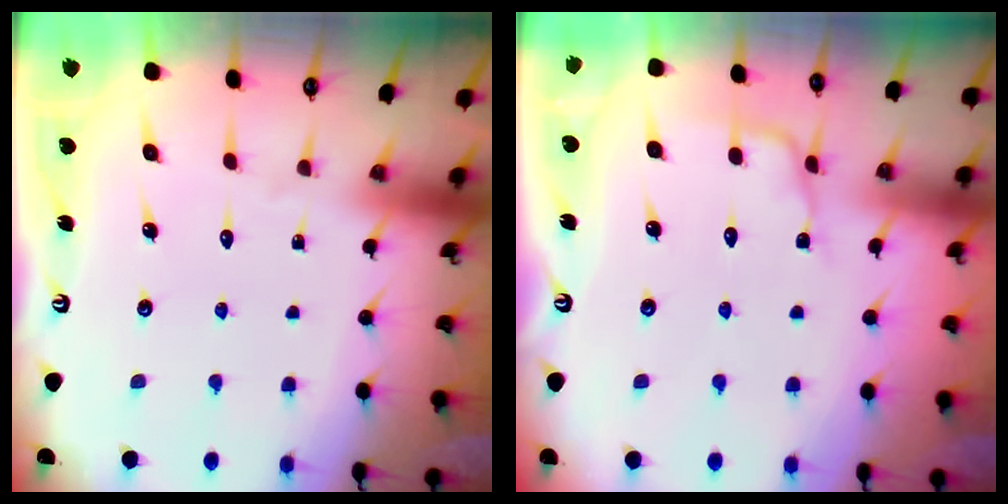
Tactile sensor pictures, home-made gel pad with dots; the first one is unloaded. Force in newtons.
{"total": 2.4, "press": 2.4, "slide": 0.4}